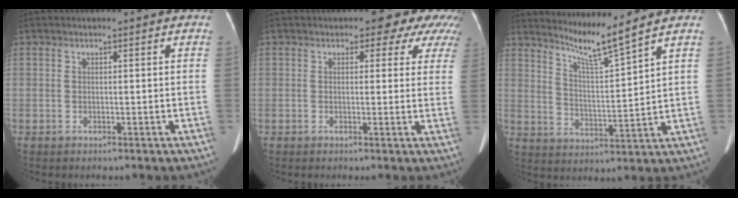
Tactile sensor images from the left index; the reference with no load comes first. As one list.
[{"total": 6.6, "force": [4.6, 4.0, 2.3], "torque": [-0.005, 0.007, 0.026]}, {"total": 6.9, "force": [6.0, -2.2, 2.6], "torque": [-0.055, -0.026, 0.116]}]